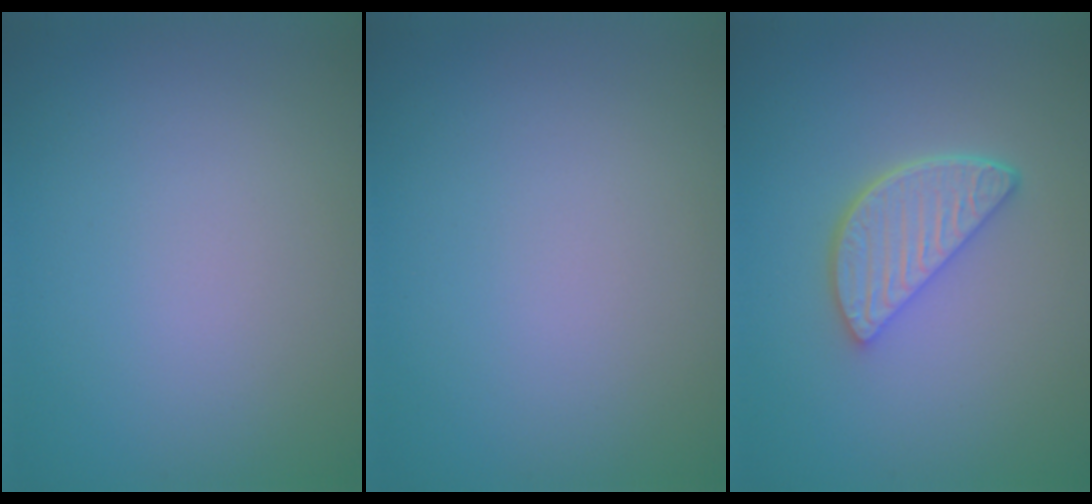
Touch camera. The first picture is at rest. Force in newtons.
{"total": 0.0}
{"total": 3.9, "press": 3.2, "slide": 2.3}